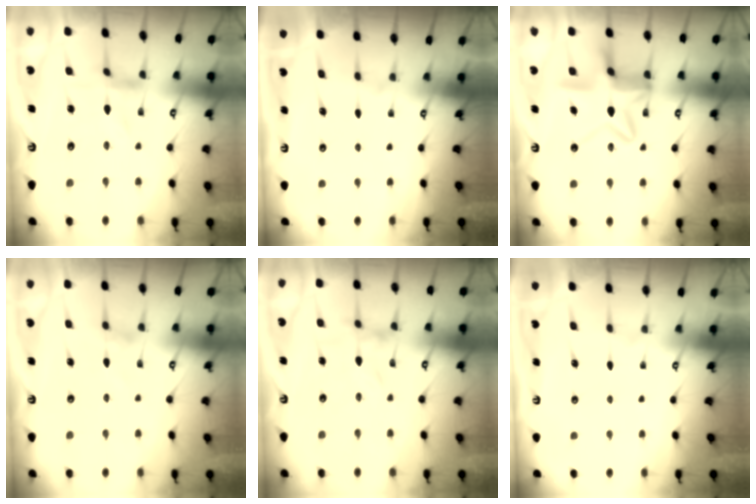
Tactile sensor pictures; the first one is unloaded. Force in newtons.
{"total": 0.0}
{"total": 13.0, "press": 13.0, "slide": 1.1}
{"total": 0.0}
{"total": 0.0}
{"total": 0.0}